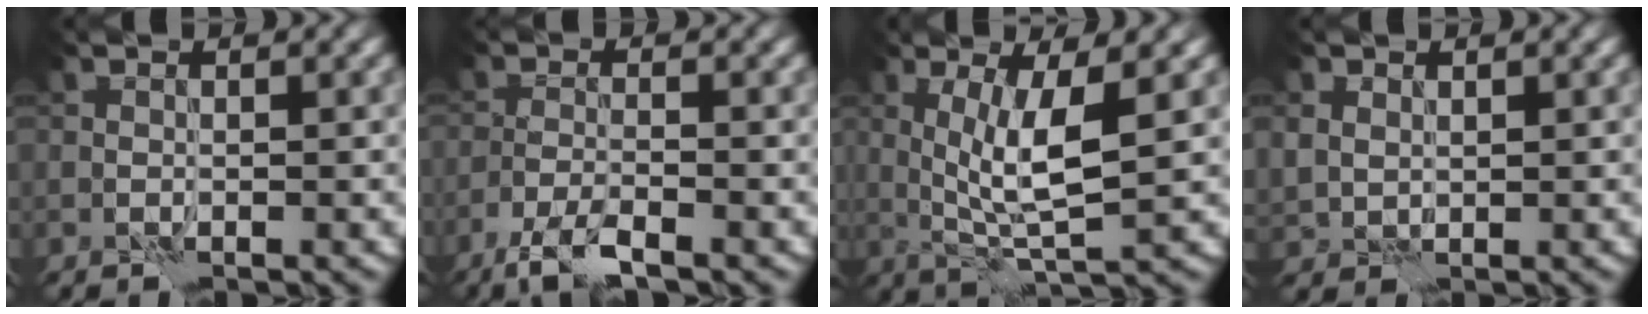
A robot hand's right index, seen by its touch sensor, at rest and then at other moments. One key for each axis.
{"total": 3.3, "fx": -2.4, "fy": 0.6, "fz": 2.1, "tx": -0.046, "ty": -0.004, "tz": -0.053}
{"total": 5.2, "fx": 1.0, "fy": 1.0, "fz": 5.0, "tx": -0.102, "ty": -0.006, "tz": 0.022}
{"total": 1.8, "fx": 1.1, "fy": 1.4, "fz": 0.4, "tx": -0.011, "ty": -0.004, "tz": 0.023}